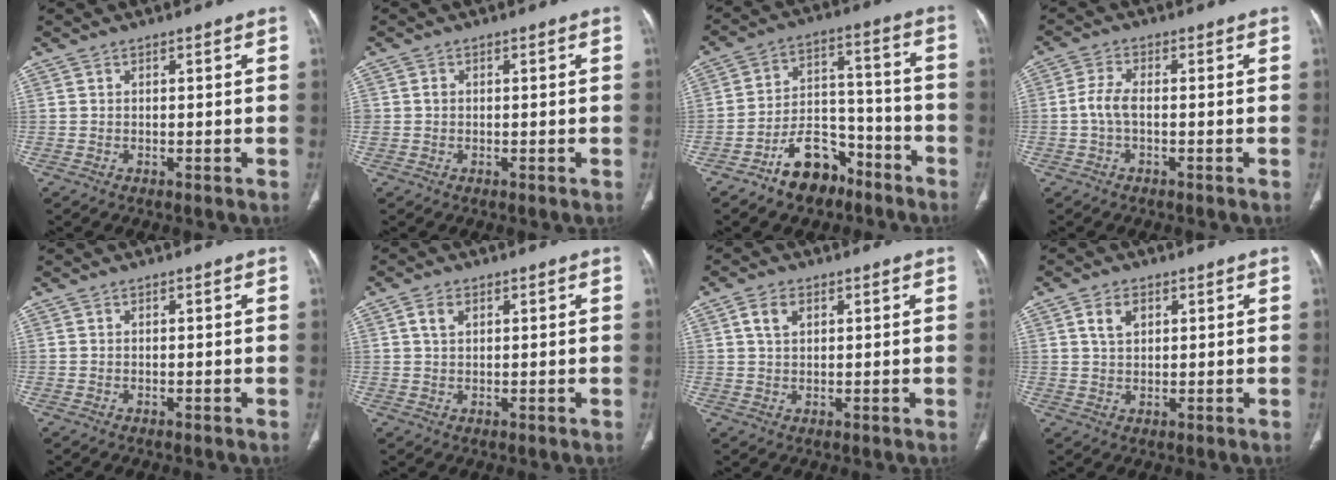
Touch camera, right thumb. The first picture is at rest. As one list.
[{"total": 1.2, "force": [0.1, 1.1, 0.6], "torque": [-0.011, 0.003, 0.004]}, {"total": 11.4, "force": [-7.7, 6.6, 5.1], "torque": [-0.052, 0.078, -0.132]}, {"total": 3.6, "force": [-0.6, 1.6, 3.2], "torque": [-0.075, 0.005, -0.018]}, {"total": 0.0}, {"total": 2.8, "force": [1.2, 1.7, 1.8], "torque": [-0.033, 0.000, 0.024]}, {"total": 3.7, "force": [1.5, 2.3, 2.4], "torque": [-0.043, 0.000, 0.032]}, {"total": 4.1, "force": [1.7, 2.6, 2.6], "torque": [-0.042, -0.004, 0.035]}]